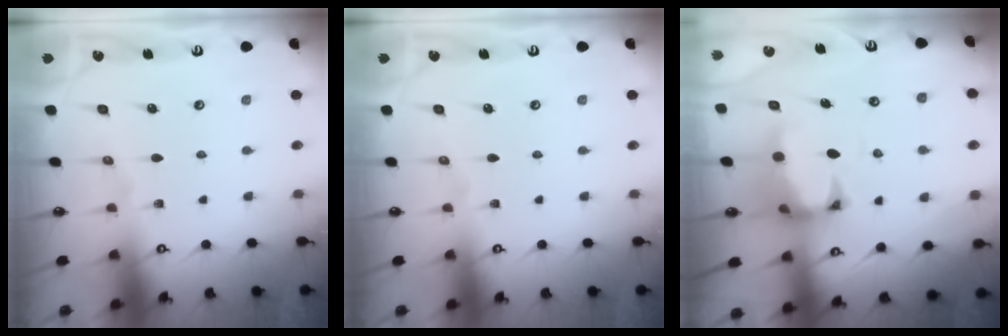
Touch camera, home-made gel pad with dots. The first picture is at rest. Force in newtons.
{"total": 0.0}
{"total": 3.5, "press": 3.3, "slide": 1.2}